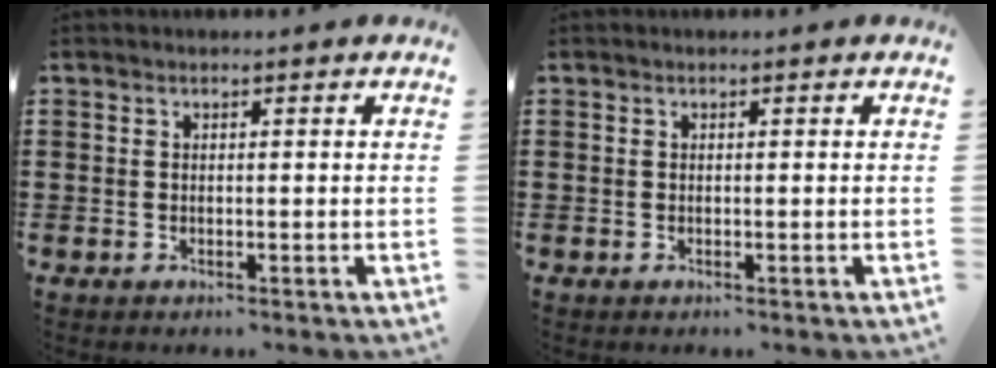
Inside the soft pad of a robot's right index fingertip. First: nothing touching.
{"total": 0.0}